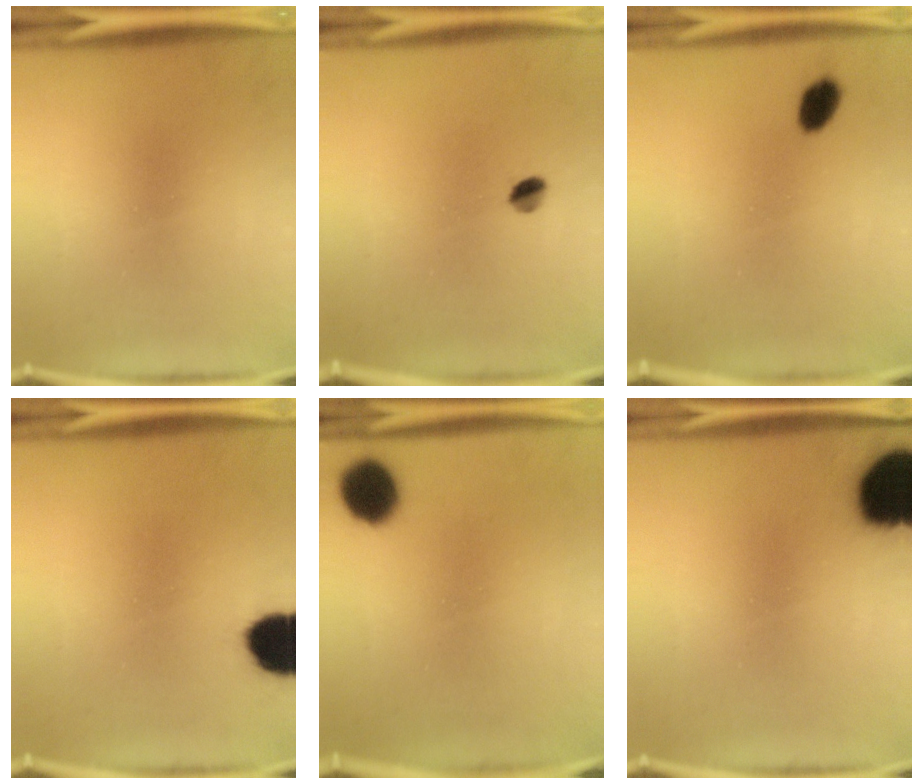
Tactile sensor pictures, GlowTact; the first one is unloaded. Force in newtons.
{"total": 2.5}
{"total": 3.7}
{"total": 11.1}
{"total": 10.1}
{"total": 17.2}